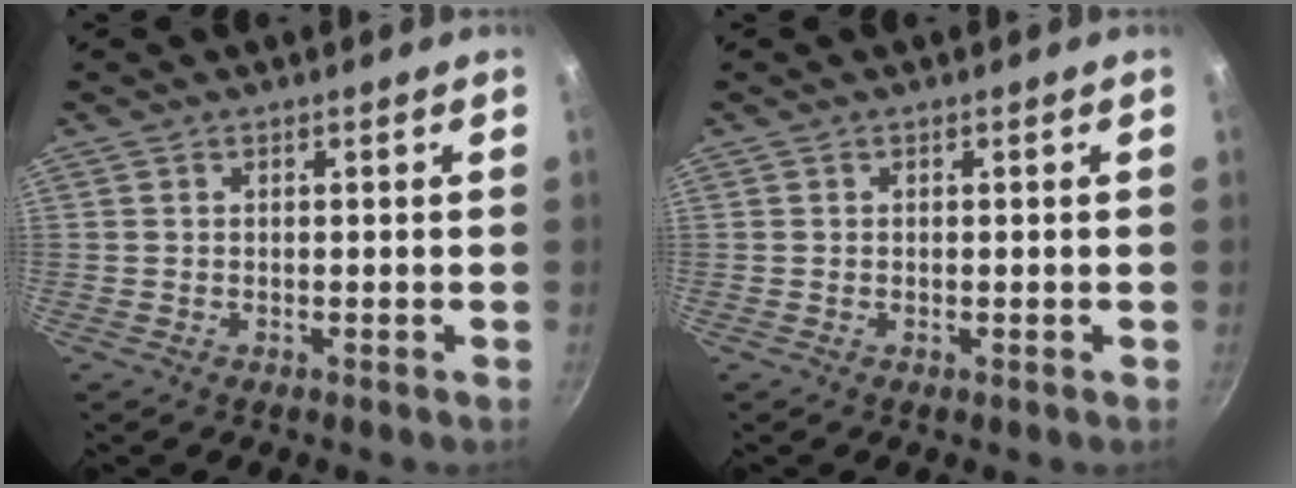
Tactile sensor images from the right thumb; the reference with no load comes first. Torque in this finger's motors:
{"motor_torque": [0.14, 0.07, -0.29, 0.24, -0.01]}